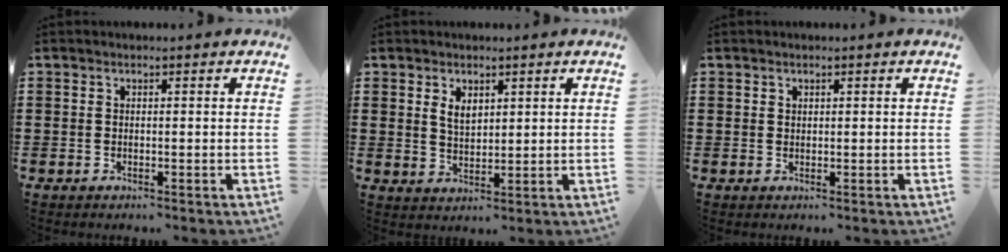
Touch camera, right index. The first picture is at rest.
{"total": 2.8, "force": [1.6, 1.6, 1.7], "torque": [-0.037, 0.004, 0.030]}
{"total": 0.6, "force": [0.5, 0.4, 0.1], "torque": [-0.003, 0.001, 0.010]}